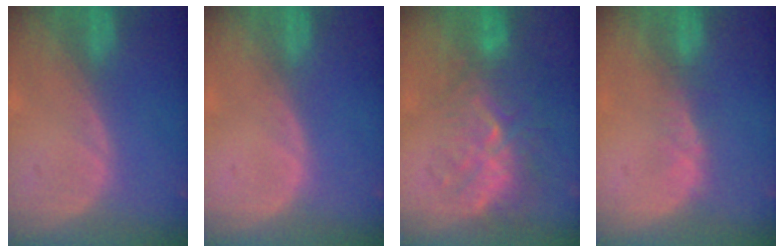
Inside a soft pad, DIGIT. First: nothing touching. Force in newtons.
{"total": 0.0}
{"total": 9.3, "press": 8.6, "slide": 3.5}
{"total": 2.3, "press": 1.9, "slide": 1.4}